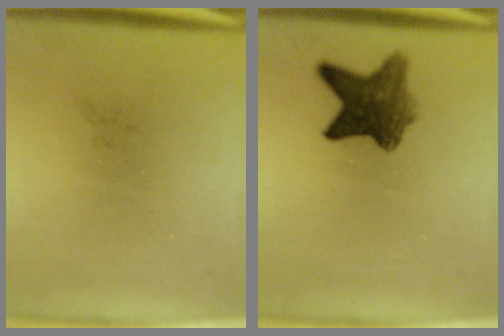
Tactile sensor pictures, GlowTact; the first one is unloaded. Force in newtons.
{"total": 7.0}